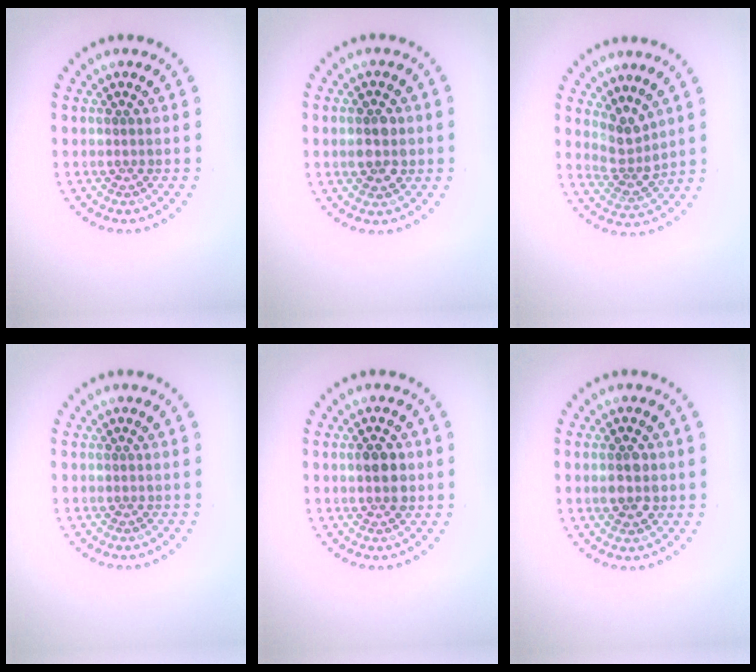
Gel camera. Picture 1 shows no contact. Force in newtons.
{"total": 2.9, "press": 2.9, "slide": 0.2}
{"total": 2.8, "press": 2.1, "slide": 1.8}
{"total": 0.0}
{"total": 2.4, "press": 2.4, "slide": 0.2}
{"total": 2.8, "press": 2.8, "slide": 0.2}